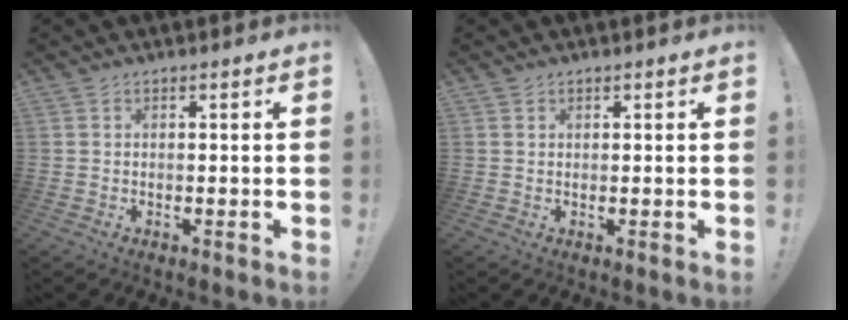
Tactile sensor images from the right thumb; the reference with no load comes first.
{"total": 0.7, "force": [0.6, 0.3, 0.1], "torque": [0.004, -0.003, 0.010]}